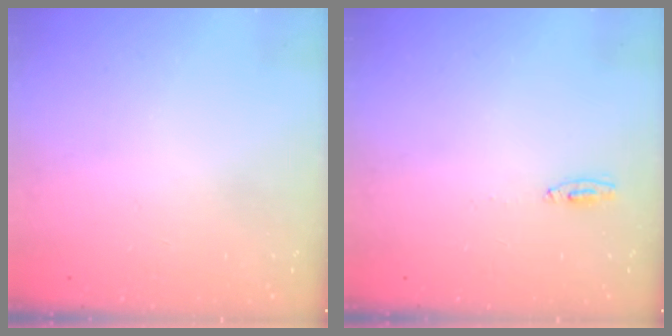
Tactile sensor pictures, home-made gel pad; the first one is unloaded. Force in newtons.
{"total": 4.2, "press": 2.6, "slide": 3.3}